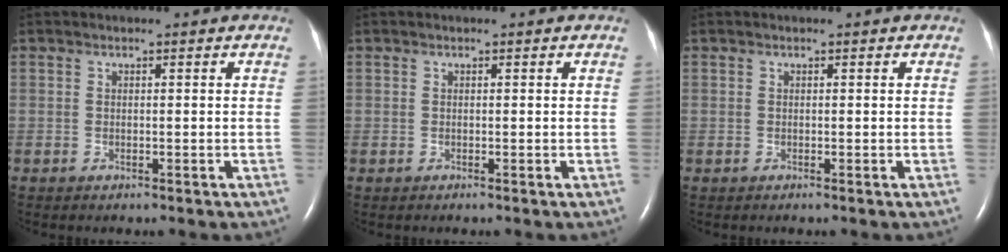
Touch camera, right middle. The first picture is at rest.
{"total": 0.0}
{"total": 0.0}